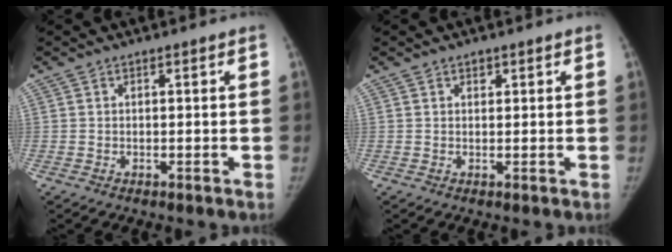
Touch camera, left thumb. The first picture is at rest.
{"total": 1.2, "force": [0.8, 0.8, 0.5], "torque": [0.000, -0.005, 0.011]}